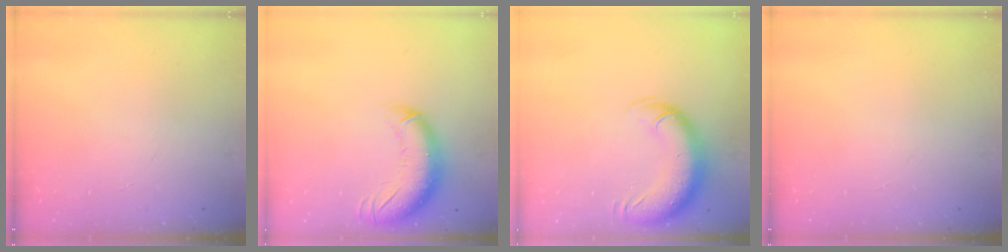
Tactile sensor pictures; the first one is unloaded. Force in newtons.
{"total": 13.7, "press": 13.3, "slide": 3.1}
{"total": 15.2, "press": 14.8, "slide": 3.6}
{"total": 0.0}